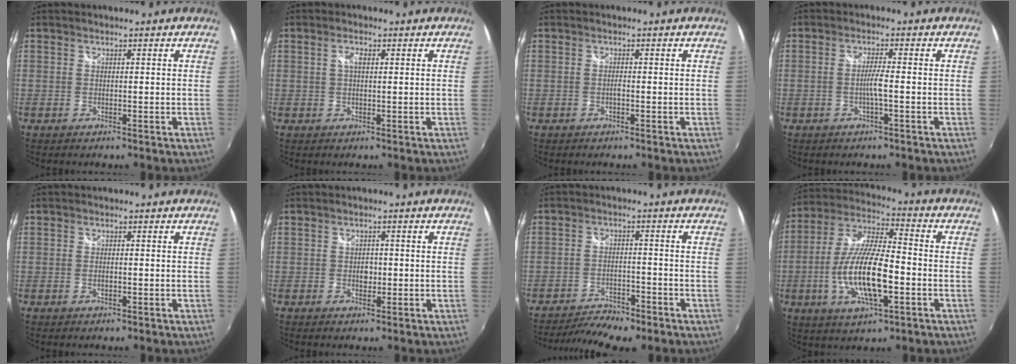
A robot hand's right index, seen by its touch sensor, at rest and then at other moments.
{"total": 1.9, "force": [0.5, 0.8, 1.6], "torque": [-0.031, 0.003, 0.007]}
{"total": 0.7, "force": [-0.4, 0.1, 0.6], "torque": [-0.011, 0.003, -0.008]}
{"total": 2.7, "force": [-0.9, -0.5, 2.5], "torque": [-0.047, -0.001, -0.019]}
{"total": 0.9, "force": [-0.2, 0.4, 0.8], "torque": [-0.018, -0.001, -0.005]}
{"total": 1.9, "force": [-0.3, 1.5, 1.1], "torque": [-0.019, 0.002, -0.007]}
{"total": 9.8, "force": [-8.3, 2.6, 4.5], "torque": [-0.109, -0.015, -0.131]}
{"total": 16.1, "force": [-4.2, 4.9, 14.8], "torque": [-0.299, -0.008, -0.079]}